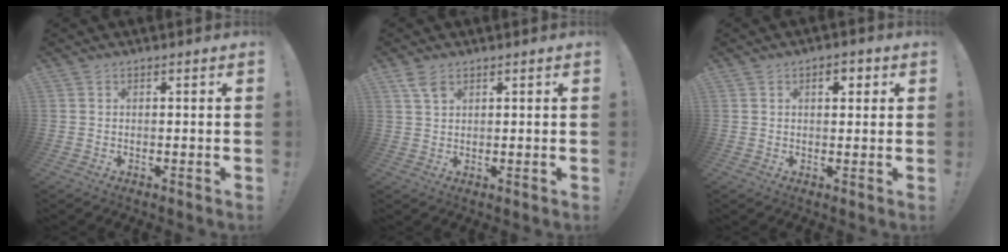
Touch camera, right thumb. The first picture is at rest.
{"total": 3.9, "force": [2.2, 1.8, 2.6], "torque": [-0.052, -0.004, 0.042]}
{"total": 3.6, "force": [1.2, 2.1, 2.7], "torque": [-0.026, -0.003, 0.012]}